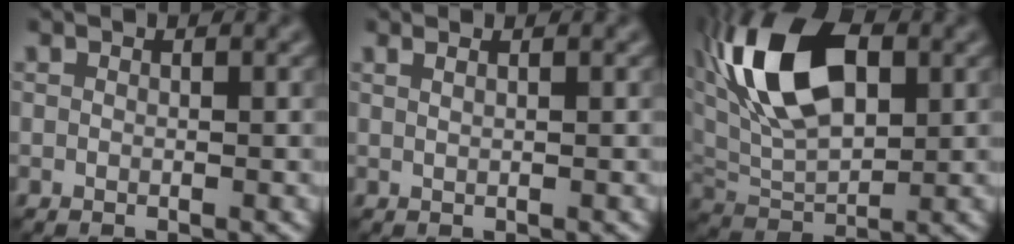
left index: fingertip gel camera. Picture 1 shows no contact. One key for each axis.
{"total": 1.7, "fx": 1.0, "fy": 0.8, "fz": 1.1, "tx": -0.001, "ty": -0.007, "tz": -0.004}
{"total": 11.9, "fx": 3.7, "fy": 6.1, "fz": 9.5, "tx": -0.182, "ty": 0.025, "tz": 0.055}